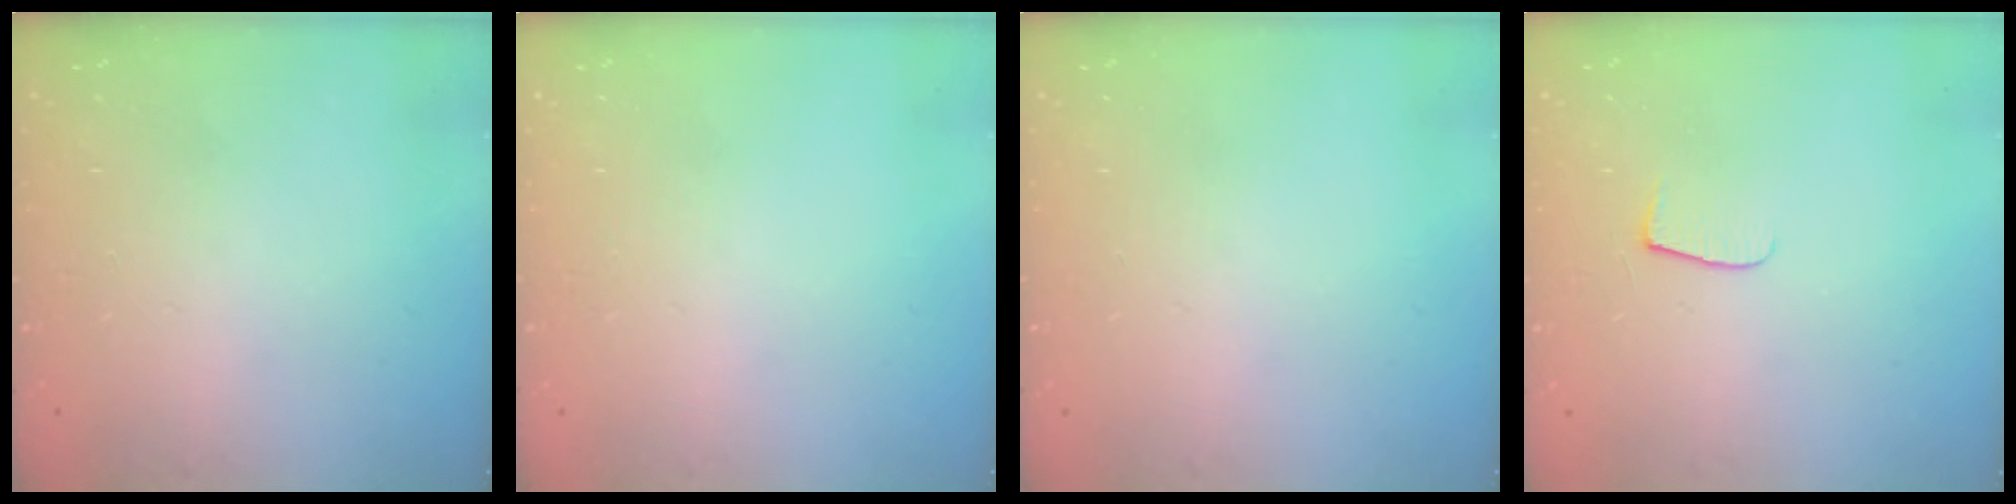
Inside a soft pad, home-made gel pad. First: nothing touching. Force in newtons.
{"total": 0.0}
{"total": 0.0}
{"total": 4.3, "press": 4.2, "slide": 0.5}